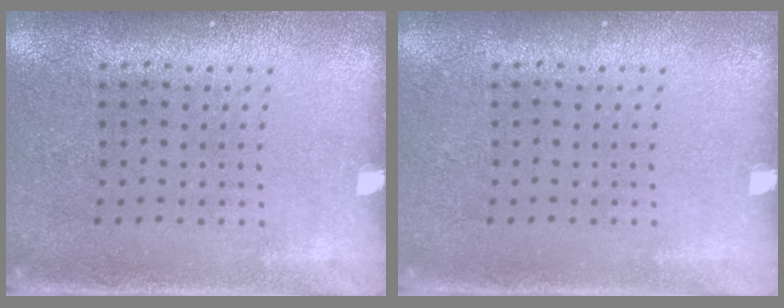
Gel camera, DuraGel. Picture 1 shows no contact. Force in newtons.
{"total": 0.0}